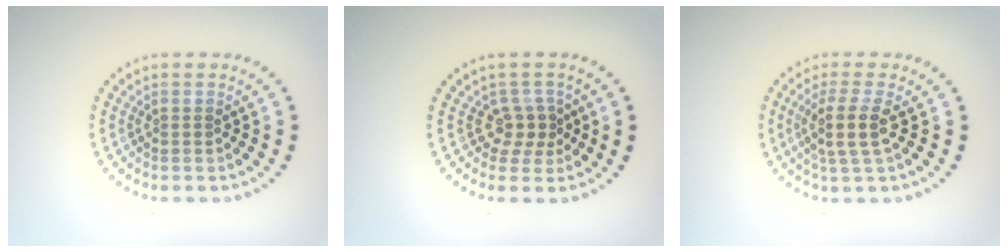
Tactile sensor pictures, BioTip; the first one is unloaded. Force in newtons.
{"total": 2.2, "press": 1.7, "slide": 1.4}
{"total": 2.8, "press": 2.3, "slide": 1.6}